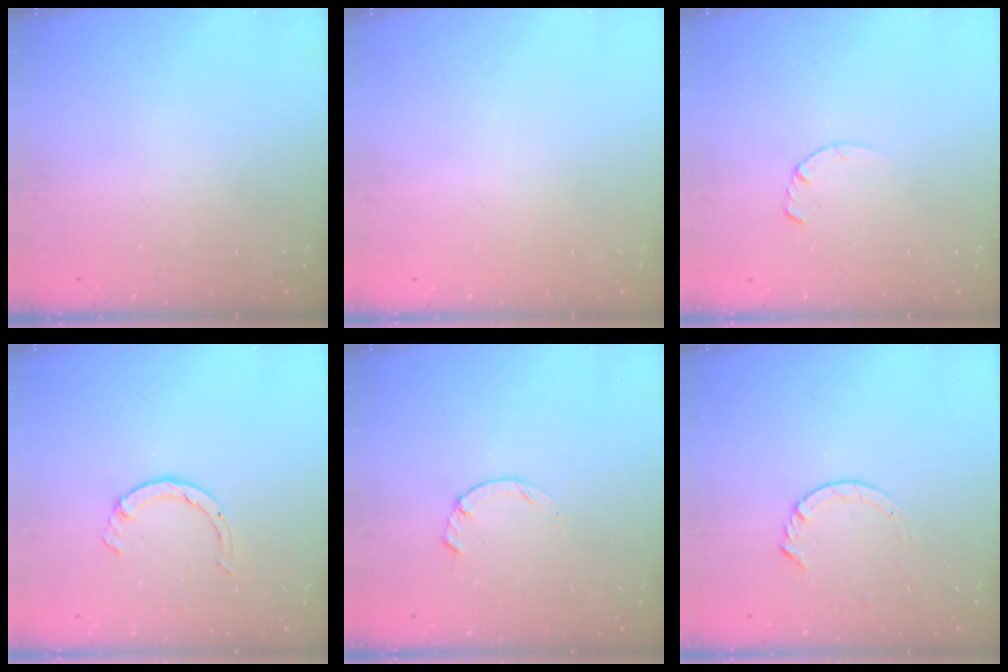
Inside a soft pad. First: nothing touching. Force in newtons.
{"total": 2.5, "press": 2.5, "slide": 0.2}
{"total": 2.8, "press": 2.8, "slide": 0.4}
{"total": 2.6, "press": 2.6, "slide": 0.4}
{"total": 0.5, "press": 0.4, "slide": 0.3}
{"total": 4.4, "press": 4.4, "slide": 0.5}